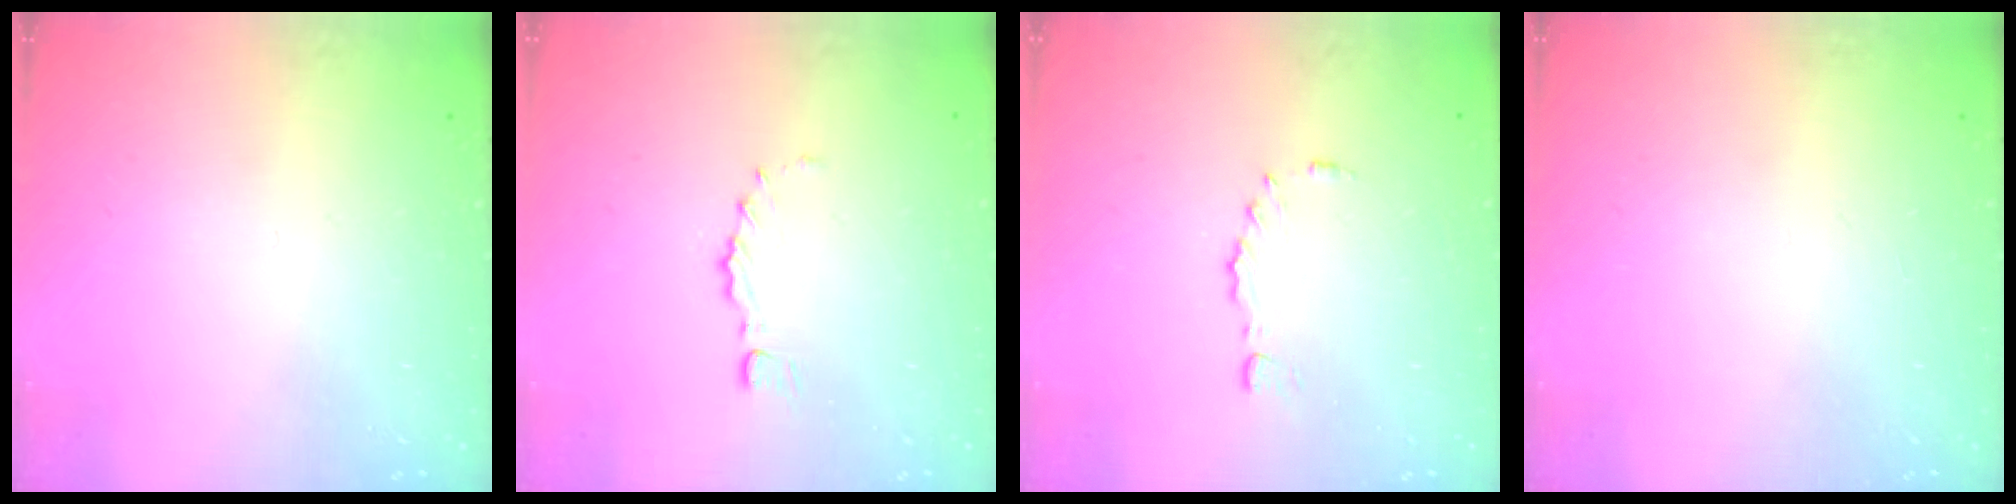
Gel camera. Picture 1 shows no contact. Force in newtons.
{"total": 0.0}
{"total": 3.1, "press": 3.0, "slide": 0.8}
{"total": 0.0}